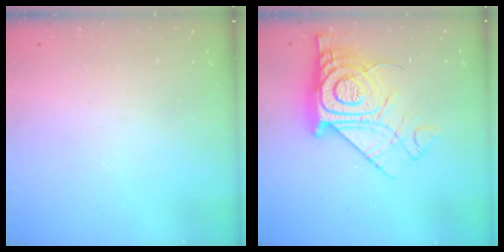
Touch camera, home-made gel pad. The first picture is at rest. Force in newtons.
{"total": 20.3, "press": 20.2, "slide": 1.5}